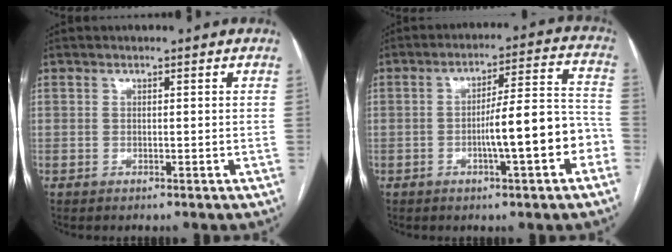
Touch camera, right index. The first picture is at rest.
{"total": 11.1, "force": [-3.5, 1.4, 10.4], "torque": [-0.152, 0.026, -0.049]}